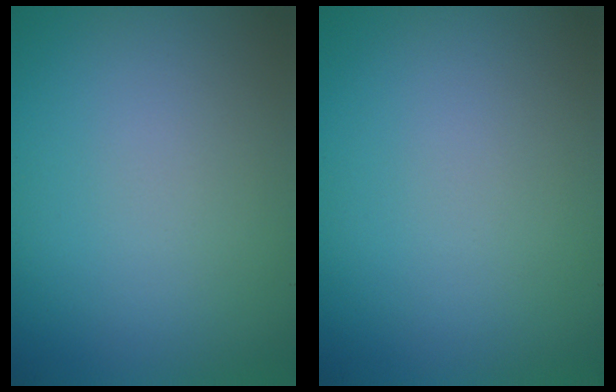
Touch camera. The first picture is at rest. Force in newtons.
{"total": 0.0}